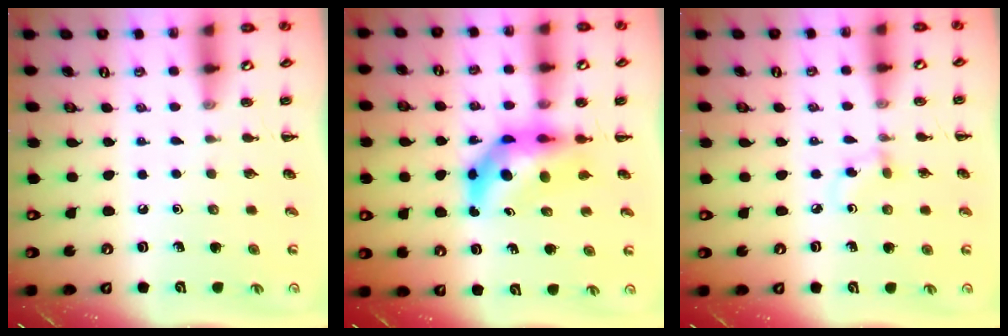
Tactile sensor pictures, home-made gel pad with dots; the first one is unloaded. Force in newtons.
{"total": 7.1, "press": 6.7, "slide": 2.3}
{"total": 4.4, "press": 4.0, "slide": 1.7}